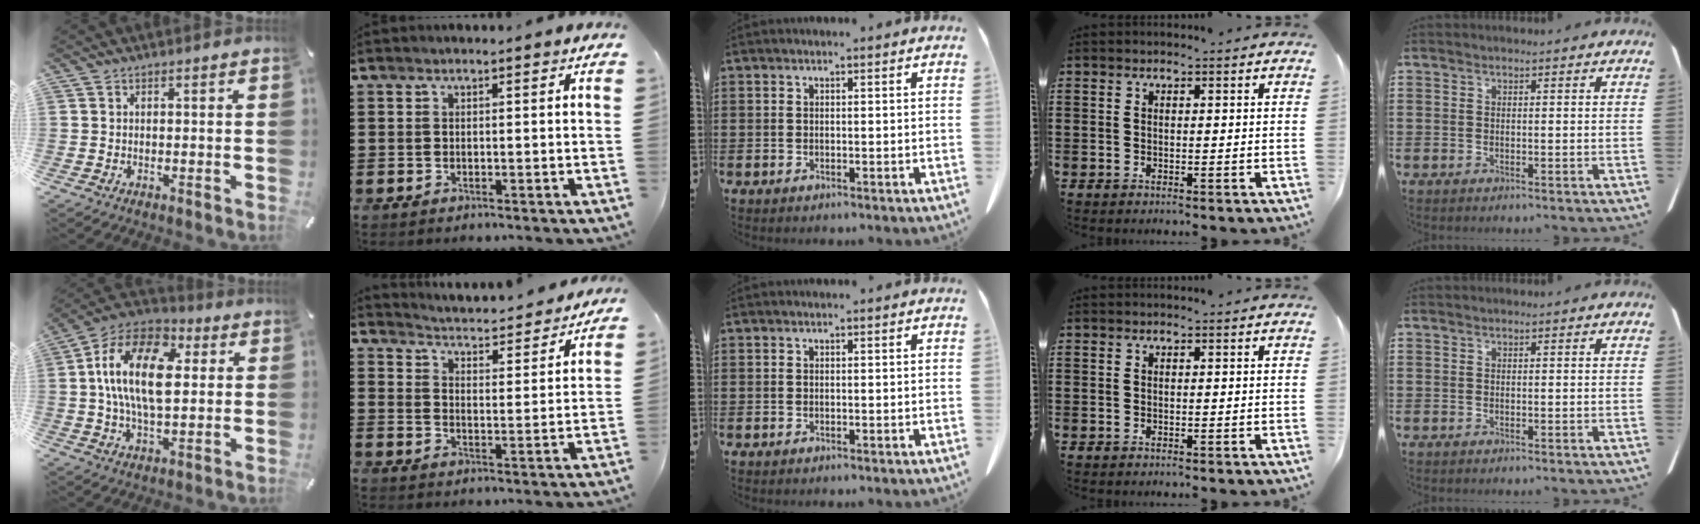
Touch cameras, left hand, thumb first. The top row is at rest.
{"thumb": {"total": 18.4, "force": [2.8, 10.9, 14.6], "torque": [-0.298, 0.008, 0.045]}, "index": {"total": 3.1, "force": [3.1, -0.3, 0.1], "torque": [-0.023, -0.037, 0.044]}}